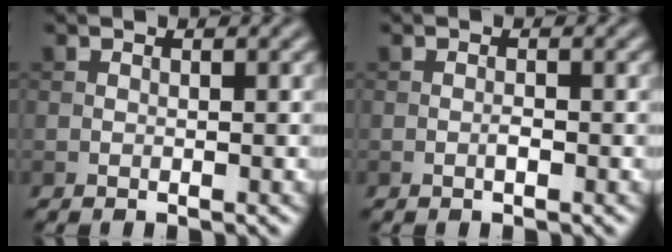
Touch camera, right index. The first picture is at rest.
{"total": 0.8, "force": [-0.3, 0.2, 0.7], "torque": [-0.014, 0.000, -0.006]}